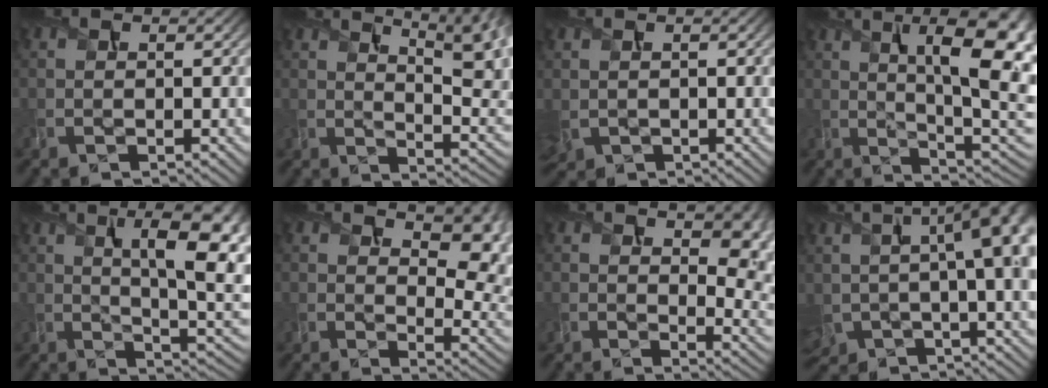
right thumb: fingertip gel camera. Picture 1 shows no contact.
{"total": 13.6, "force": [6.3, 5.1, 10.9], "torque": [-0.163, 0.033, 0.101]}
{"total": 1.8, "force": [0.1, 1.4, 1.1], "torque": [-0.039, -0.005, 0.005]}
{"total": 15.2, "force": [4.5, 4.7, 13.7], "torque": [-0.174, 0.023, 0.070]}
{"total": 14.7, "force": [4.6, 4.7, 13.1], "torque": [-0.169, 0.023, 0.074]}
{"total": 12.3, "force": [6.0, 5.9, 9.0], "torque": [-0.121, 0.002, 0.096]}
{"total": 10.6, "force": [4.2, 4.8, 8.4], "torque": [-0.117, -0.006, 0.073]}
{"total": 15.7, "force": [1.6, 7.6, 13.6], "torque": [-0.220, -0.010, 0.045]}